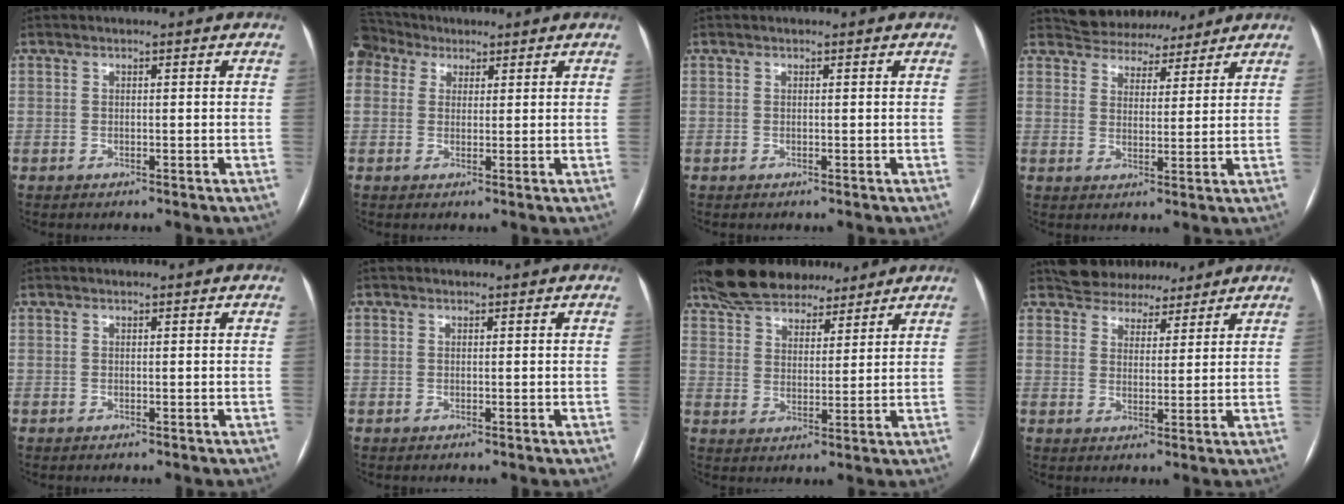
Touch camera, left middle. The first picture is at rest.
{"total": 6.1, "force": [4.2, 4.2, 1.6], "torque": [-0.046, 0.041, 0.088]}
{"total": 0.0}
{"total": 8.1, "force": [7.4, 3.2, 0.9], "torque": [-0.006, 0.013, 0.103]}
{"total": 0.0}
{"total": 0.0}
{"total": 15.3, "force": [12.7, 5.6, 6.4], "torque": [-0.120, 0.036, 0.209]}
{"total": 7.3, "force": [6.5, 3.1, 1.2], "torque": [-0.007, 0.011, 0.094]}